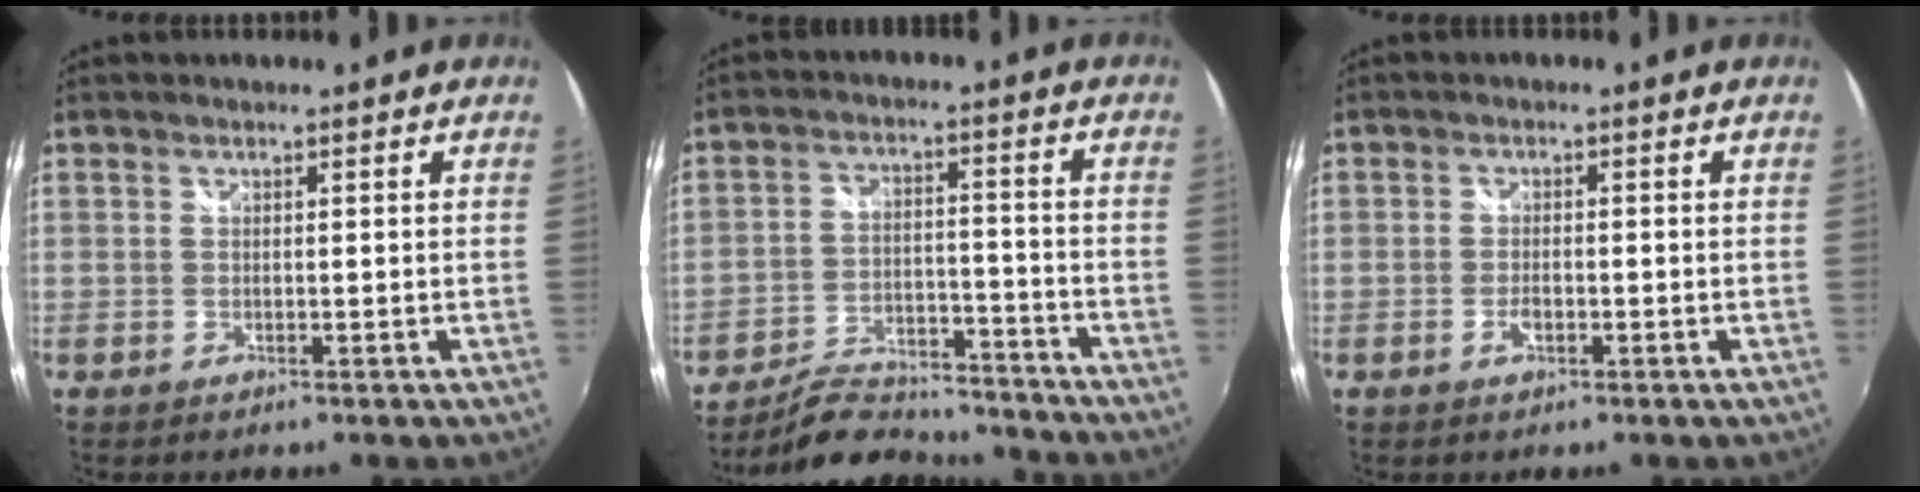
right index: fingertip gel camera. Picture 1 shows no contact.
{"total": 16.0, "force": [-14.6, 4.2, 5.1], "torque": [-0.108, 0.007, -0.210]}
{"total": 2.4, "force": [-1.1, 1.1, 1.8], "torque": [-0.035, -0.001, -0.019]}